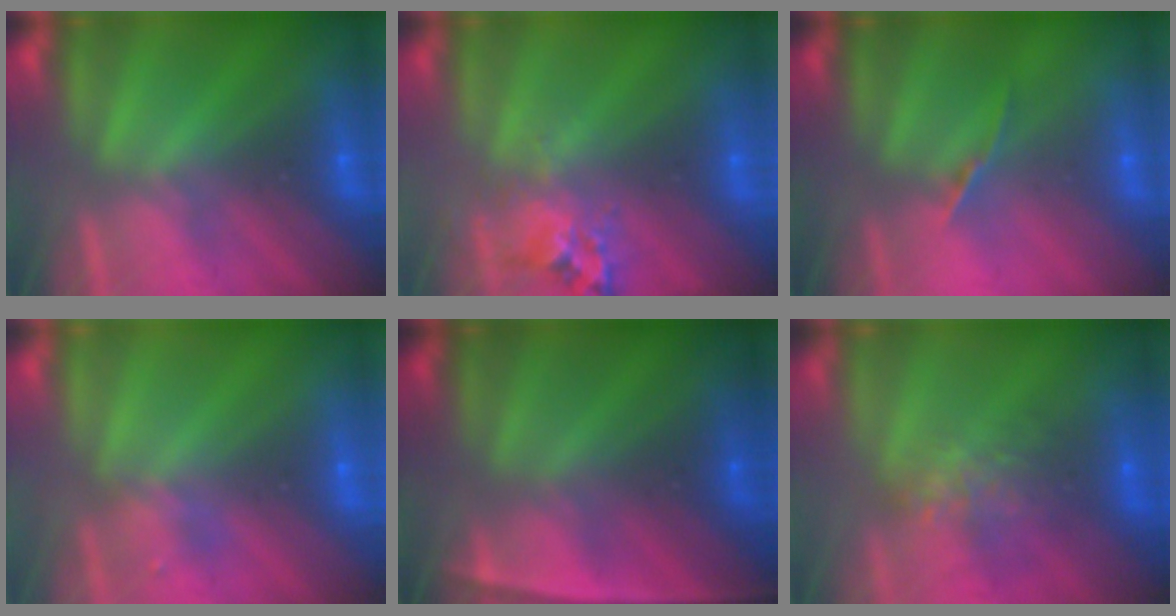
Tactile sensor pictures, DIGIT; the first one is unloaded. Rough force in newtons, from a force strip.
{"total": 2.5}
{"total": 1.8}
{"total": 2.2}
{"total": 2.8}
{"total": 7.6}